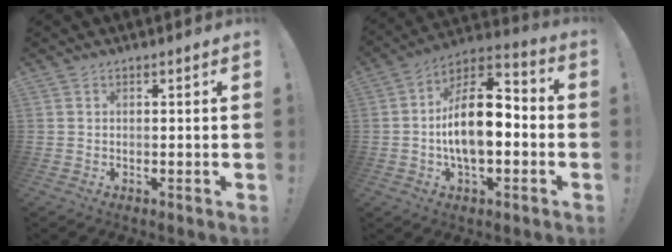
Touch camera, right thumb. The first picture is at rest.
{"total": 16.1, "force": [-2.2, 8.2, 13.7], "torque": [-0.241, 0.014, -0.039]}